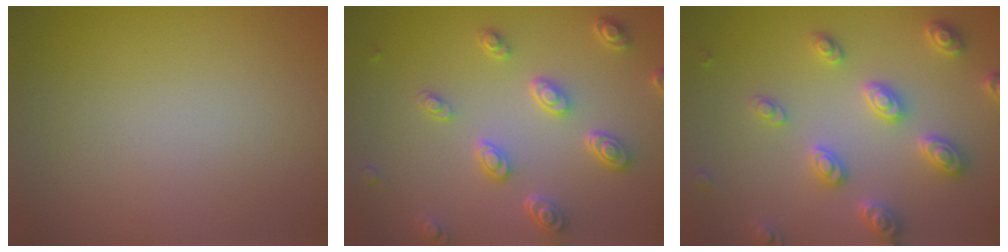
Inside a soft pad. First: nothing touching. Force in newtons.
{"total": 4.6, "press": 3.4, "slide": 3.0}
{"total": 4.6, "press": 4.5, "slide": 0.9}